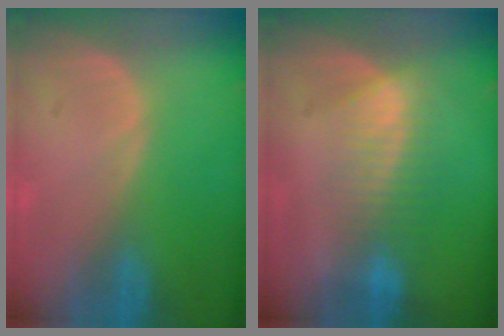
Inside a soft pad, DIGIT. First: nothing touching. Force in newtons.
{"total": 7.1, "press": 6.3, "slide": 3.4}